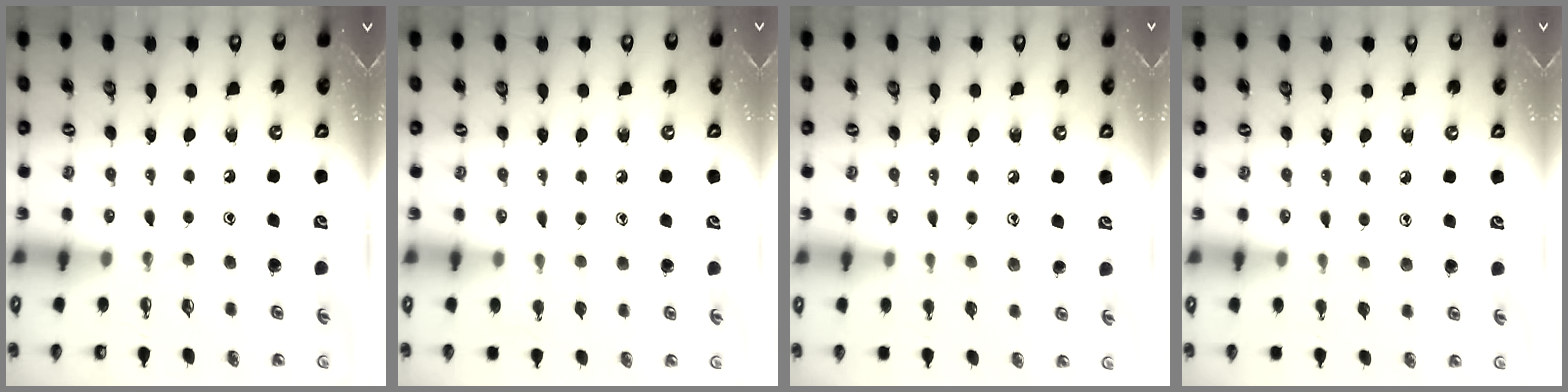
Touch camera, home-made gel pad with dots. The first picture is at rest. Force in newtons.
{"total": 4.9, "press": 4.8, "slide": 0.4}
{"total": 7.0, "press": 7.0, "slide": 0.4}
{"total": 6.1, "press": 6.1, "slide": 0.6}